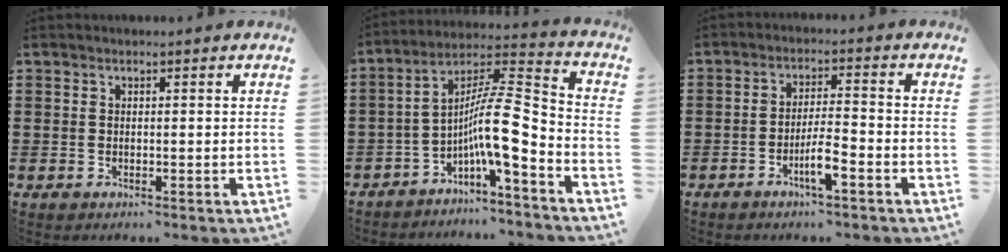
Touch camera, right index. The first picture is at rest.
{"total": 10.8, "force": [-3.7, 1.9, 9.9], "torque": [-0.181, -0.017, -0.079]}
{"total": 4.3, "force": [-2.5, 0.6, 3.5], "torque": [-0.074, -0.003, -0.050]}